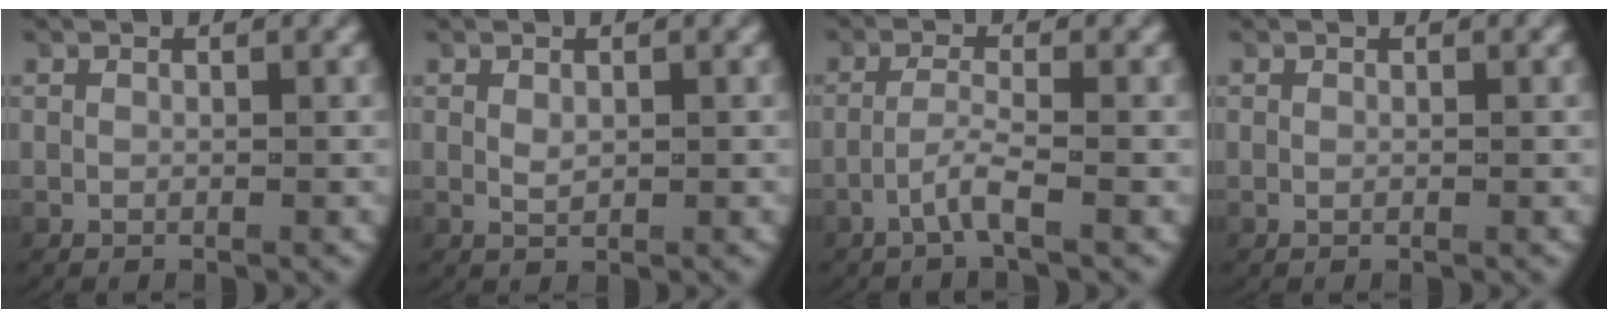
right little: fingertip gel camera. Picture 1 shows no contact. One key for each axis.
{"total": 0.9, "fx": 0.2, "fy": 0.5, "fz": 0.7, "tx": -0.021, "ty": -0.007, "tz": 0.012}
{"total": 2.3, "fx": -1.4, "fy": 0.0, "fz": 1.8, "tx": -0.042, "ty": -0.004, "tz": -0.025}
{"total": 0.0}